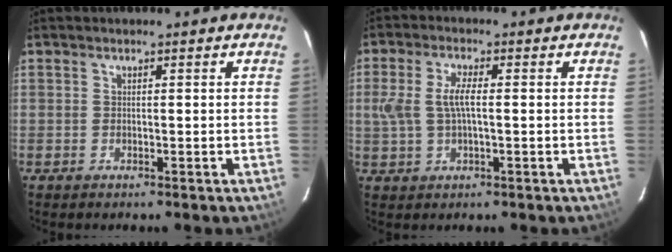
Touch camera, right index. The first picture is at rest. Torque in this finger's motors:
{"motor_torque": [0.15, -0.01, 0.19, 0.10]}